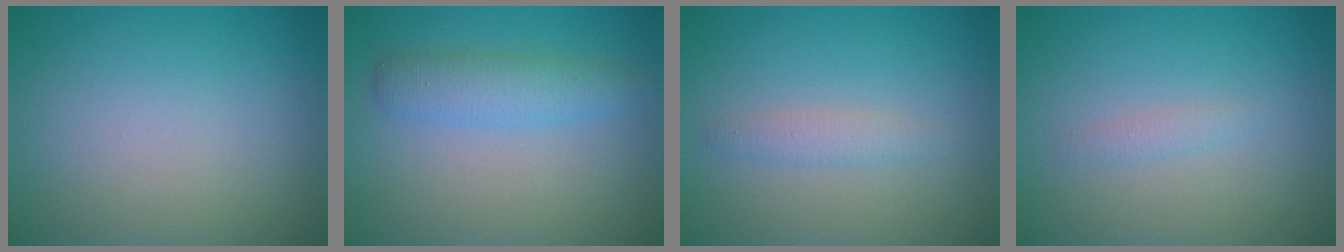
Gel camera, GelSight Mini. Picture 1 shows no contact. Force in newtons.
{"total": 2.9, "press": 2.9, "slide": 0.1}
{"total": 1.5, "press": 1.5, "slide": 0.0}
{"total": 0.9, "press": 0.9, "slide": 0.0}